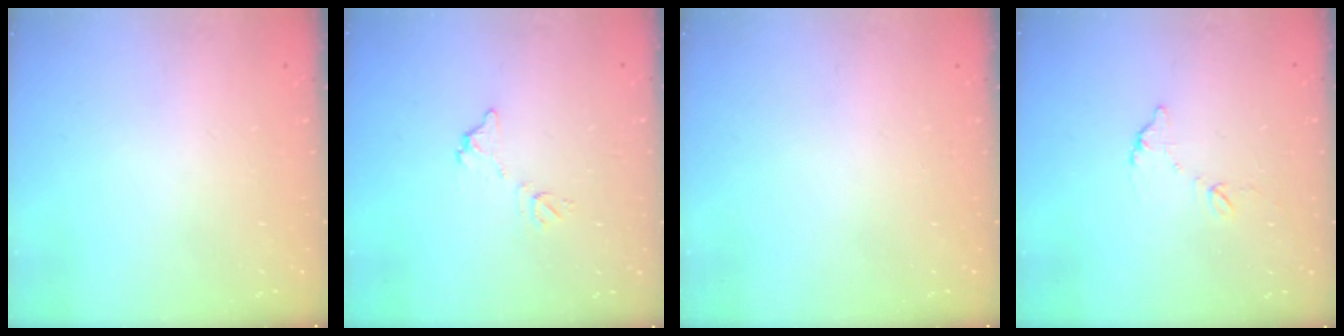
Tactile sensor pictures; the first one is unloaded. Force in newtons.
{"total": 6.2, "press": 6.2, "slide": 0.3}
{"total": 0.0}
{"total": 5.8, "press": 5.8, "slide": 0.4}